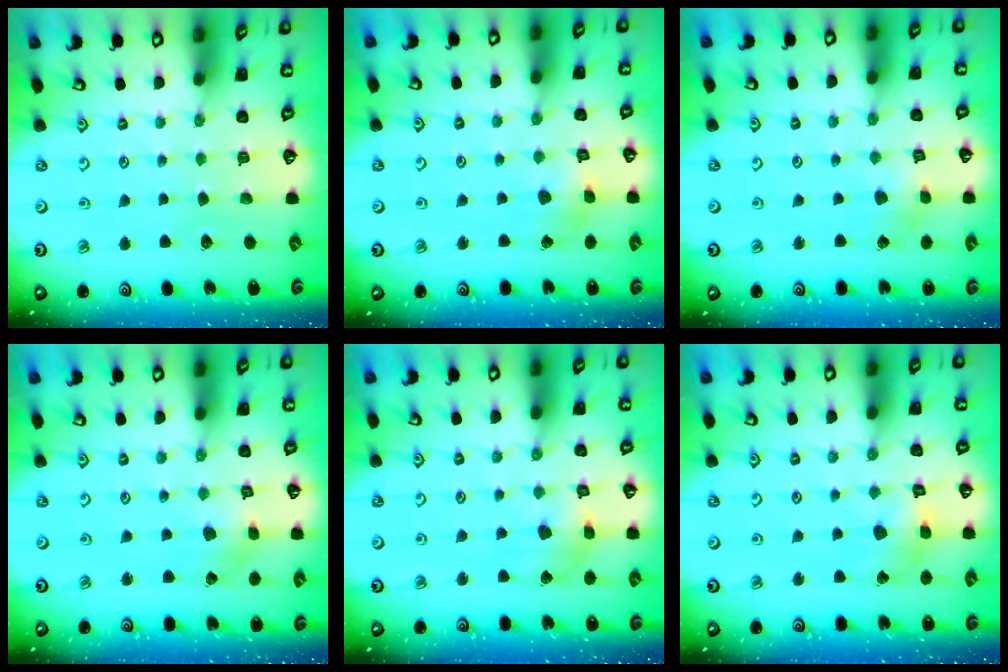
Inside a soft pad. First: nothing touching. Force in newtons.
{"total": 3.3, "press": 3.3, "slide": 0.5}
{"total": 2.4, "press": 2.4, "slide": 0.2}
{"total": 2.1, "press": 2.1, "slide": 0.3}
{"total": 8.3, "press": 8.2, "slide": 1.0}
{"total": 6.6, "press": 6.5, "slide": 0.6}